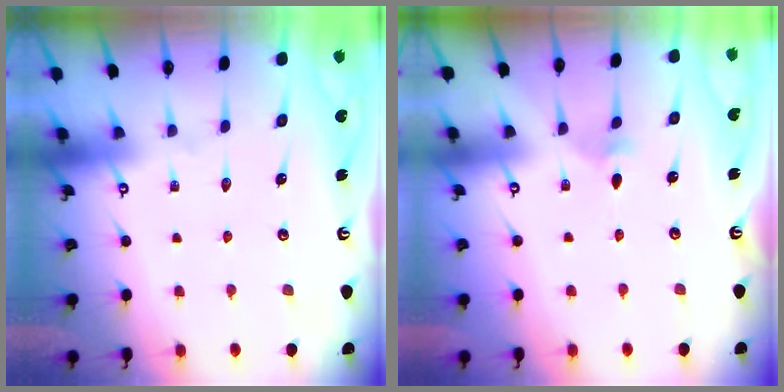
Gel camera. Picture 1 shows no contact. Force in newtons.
{"total": 2.3, "press": 2.3, "slide": 0.6}